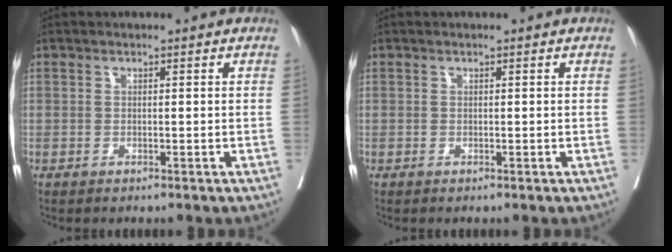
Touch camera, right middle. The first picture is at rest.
{"total": 0.0}